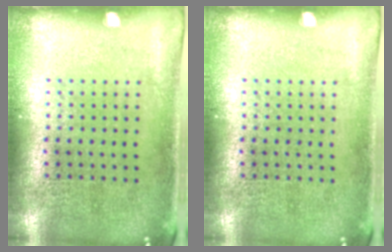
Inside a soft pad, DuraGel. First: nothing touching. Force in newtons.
{"total": 0.0}